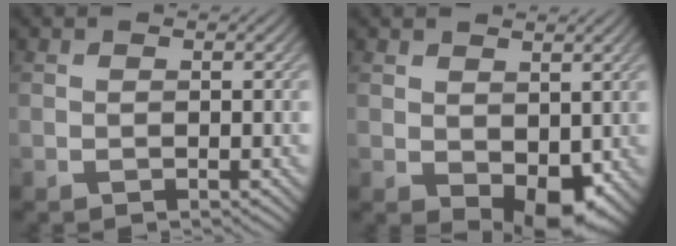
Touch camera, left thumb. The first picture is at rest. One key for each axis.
{"total": 5.5, "fx": -0.2, "fy": 3.6, "fz": 4.2, "tx": -0.073, "ty": -0.024, "tz": 0.010}